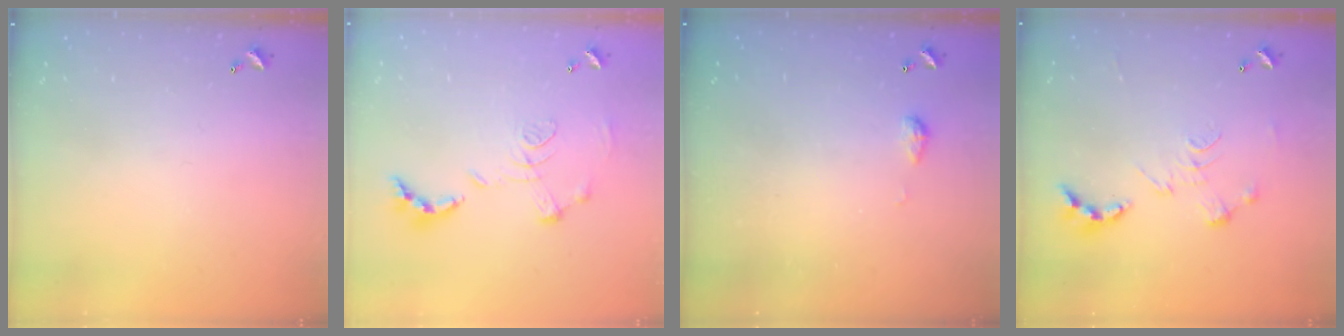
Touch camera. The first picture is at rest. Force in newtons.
{"total": 1.2, "press": 0.4, "slide": 1.1}
{"total": 3.3, "press": 3.2, "slide": 0.5}
{"total": 0.0}